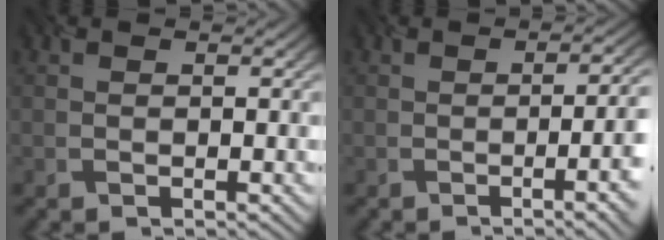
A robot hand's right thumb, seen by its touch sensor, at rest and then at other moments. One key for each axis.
{"total": 9.7, "fx": -2.2, "fy": 3.4, "fz": 8.8, "tx": -0.080, "ty": 0.003, "tz": -0.031}